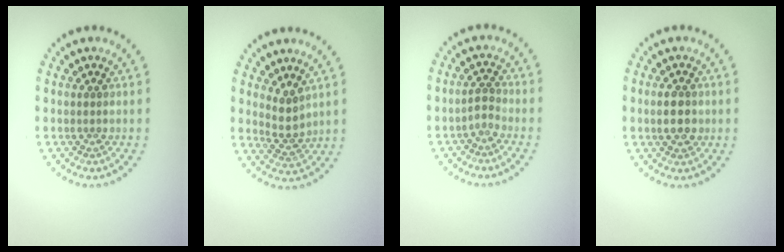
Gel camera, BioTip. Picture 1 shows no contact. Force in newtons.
{"total": 2.2, "press": 1.7, "slide": 1.4}
{"total": 1.2, "press": 1.0, "slide": 0.8}
{"total": 2.2, "press": 2.2, "slide": 0.1}